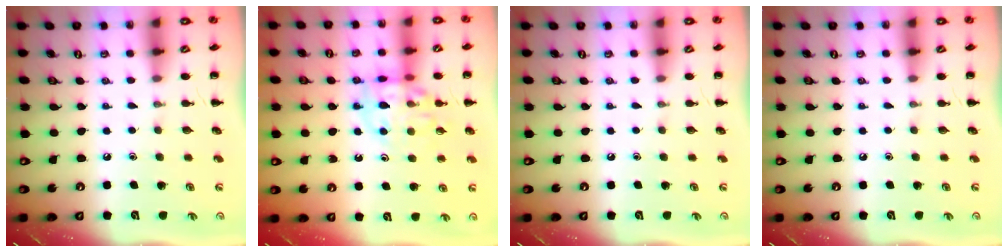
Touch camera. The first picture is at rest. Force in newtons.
{"total": 12.1, "press": 12.0, "slide": 2.1}
{"total": 0.0}
{"total": 0.0}